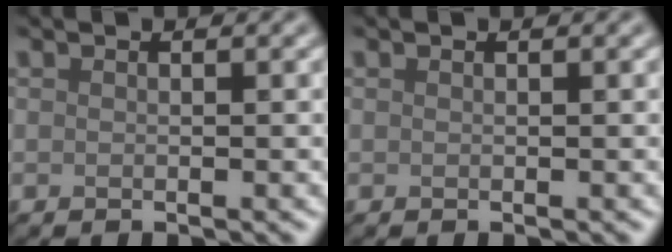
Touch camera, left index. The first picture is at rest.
{"total": 0.0}